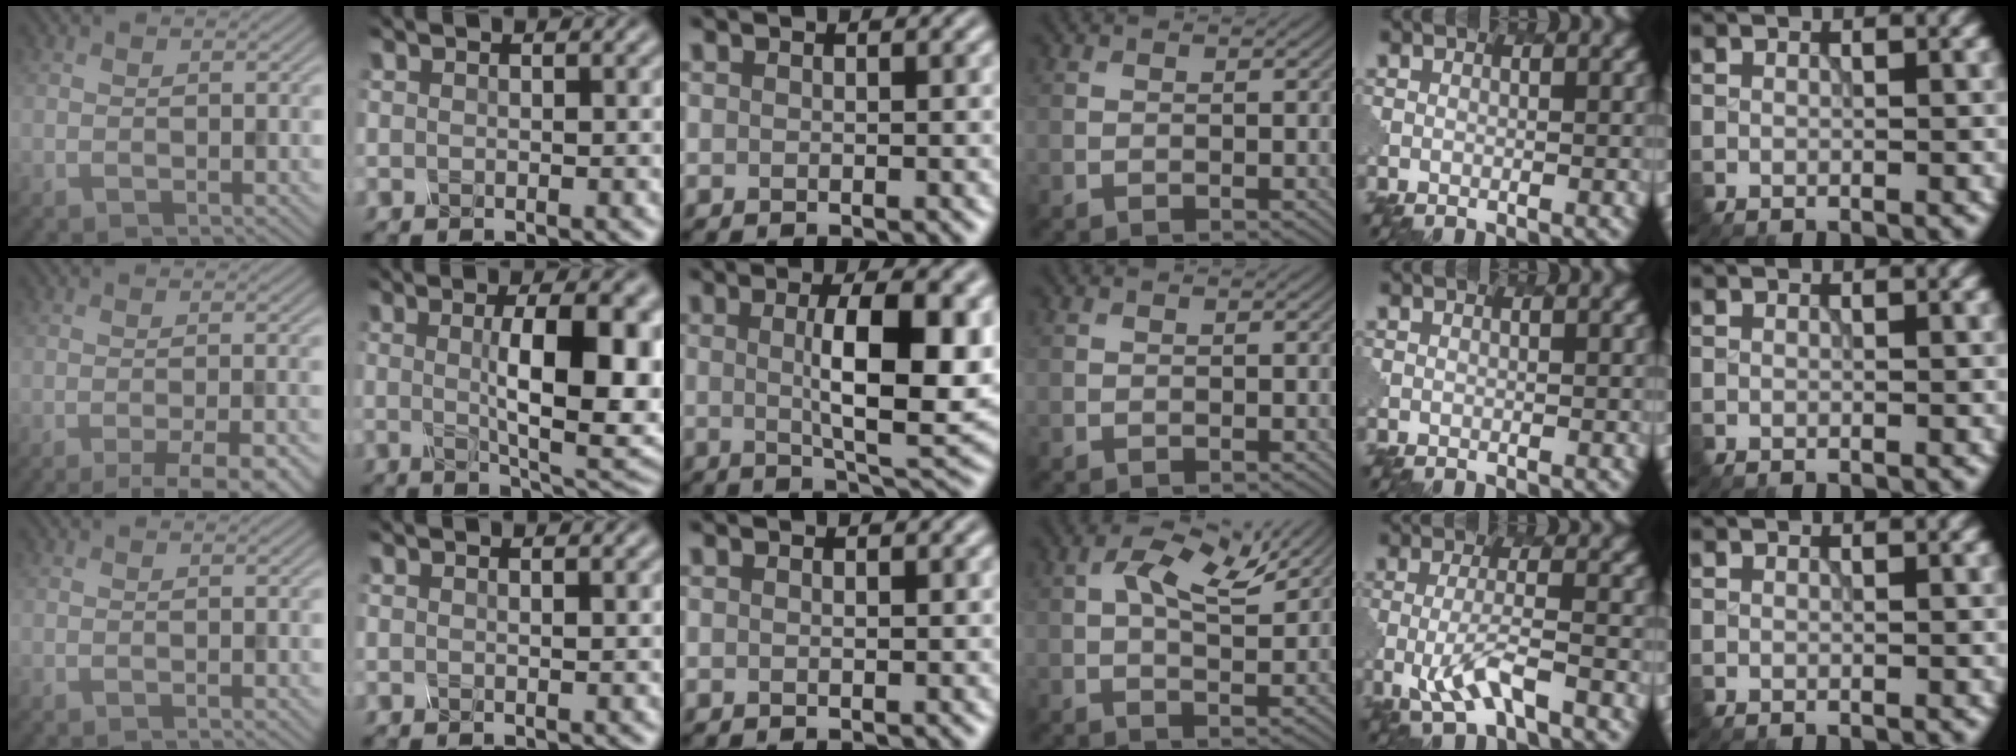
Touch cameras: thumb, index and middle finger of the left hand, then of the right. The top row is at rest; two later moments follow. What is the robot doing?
{"motion": "unscrew", "object": "spray bottle"}